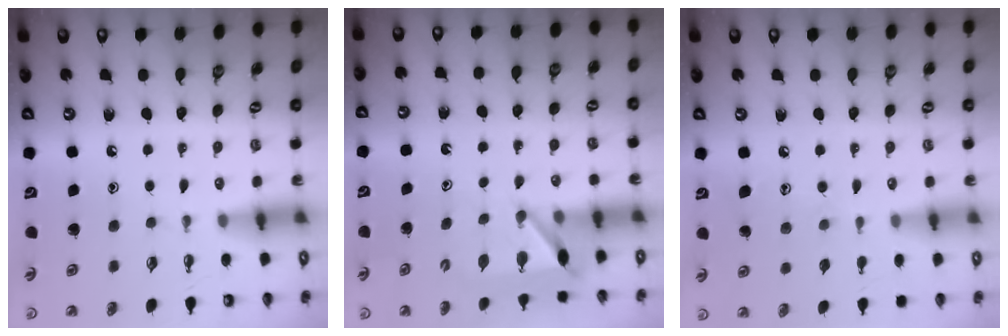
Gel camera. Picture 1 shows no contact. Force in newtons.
{"total": 6.2, "press": 6.2, "slide": 0.6}
{"total": 7.9, "press": 7.9, "slide": 0.4}